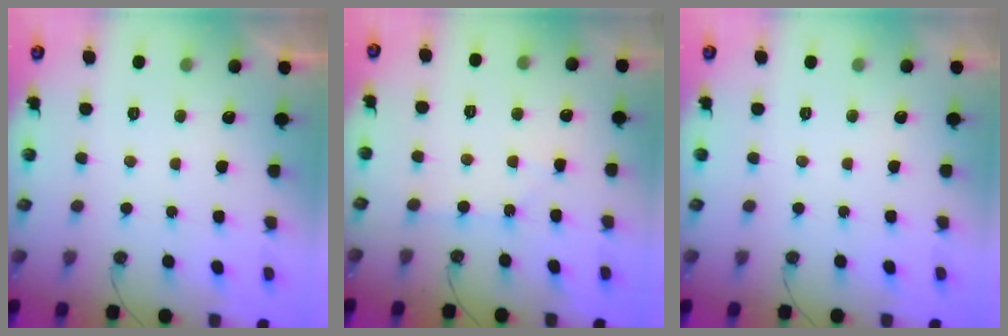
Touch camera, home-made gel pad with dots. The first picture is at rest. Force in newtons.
{"total": 1.6, "press": 1.6, "slide": 0.3}
{"total": 0.0}